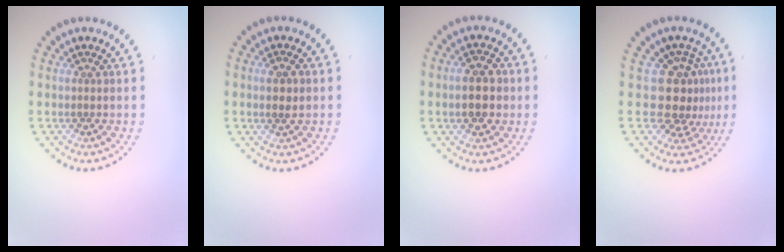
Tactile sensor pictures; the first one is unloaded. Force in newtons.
{"total": 1.3, "press": 1.2, "slide": 0.4}
{"total": 4.3, "press": 4.3, "slide": 0.1}
{"total": 3.9, "press": 3.0, "slide": 2.5}